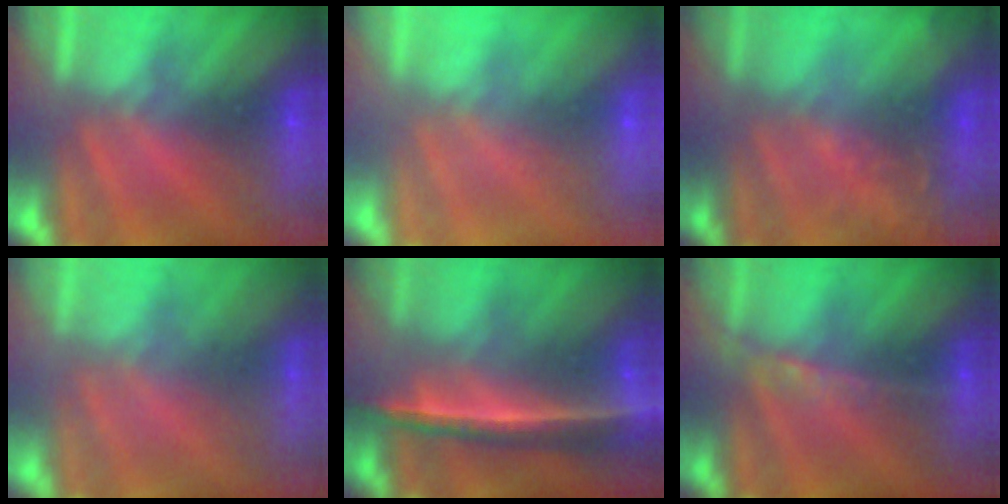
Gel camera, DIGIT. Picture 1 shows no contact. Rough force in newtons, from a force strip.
{"total": 8.1}
{"total": 2.1}
{"total": 2.2}
{"total": 7.3}
{"total": 2.4}